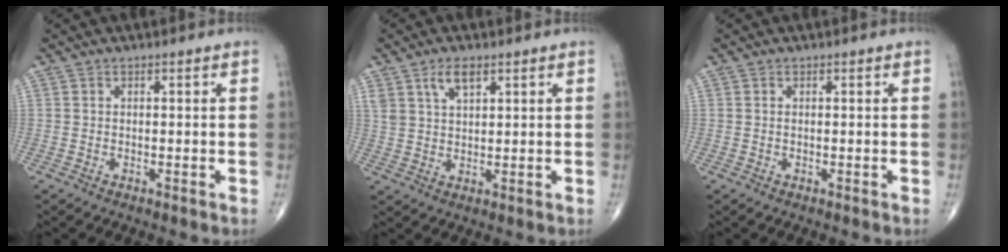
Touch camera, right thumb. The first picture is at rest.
{"total": 4.8, "force": [2.8, 2.1, 3.2], "torque": [-0.055, -0.011, 0.057]}
{"total": 0.0}